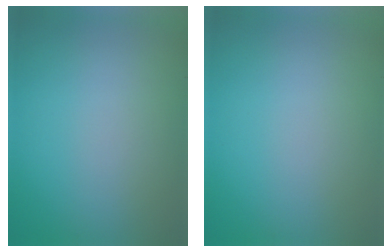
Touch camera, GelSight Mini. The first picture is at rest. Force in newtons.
{"total": 0.0}